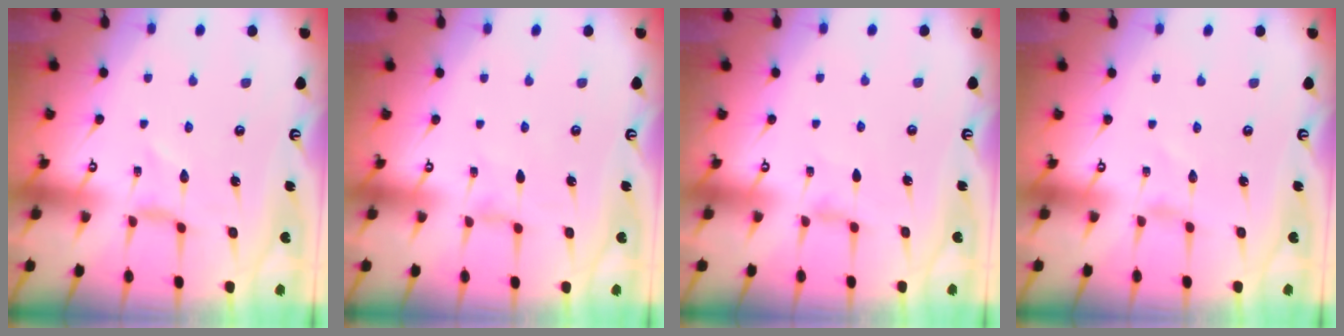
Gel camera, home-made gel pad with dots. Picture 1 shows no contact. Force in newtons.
{"total": 0.6, "press": 0.5, "slide": 0.2}
{"total": 2.3, "press": 2.2, "slide": 0.6}
{"total": 0.0}